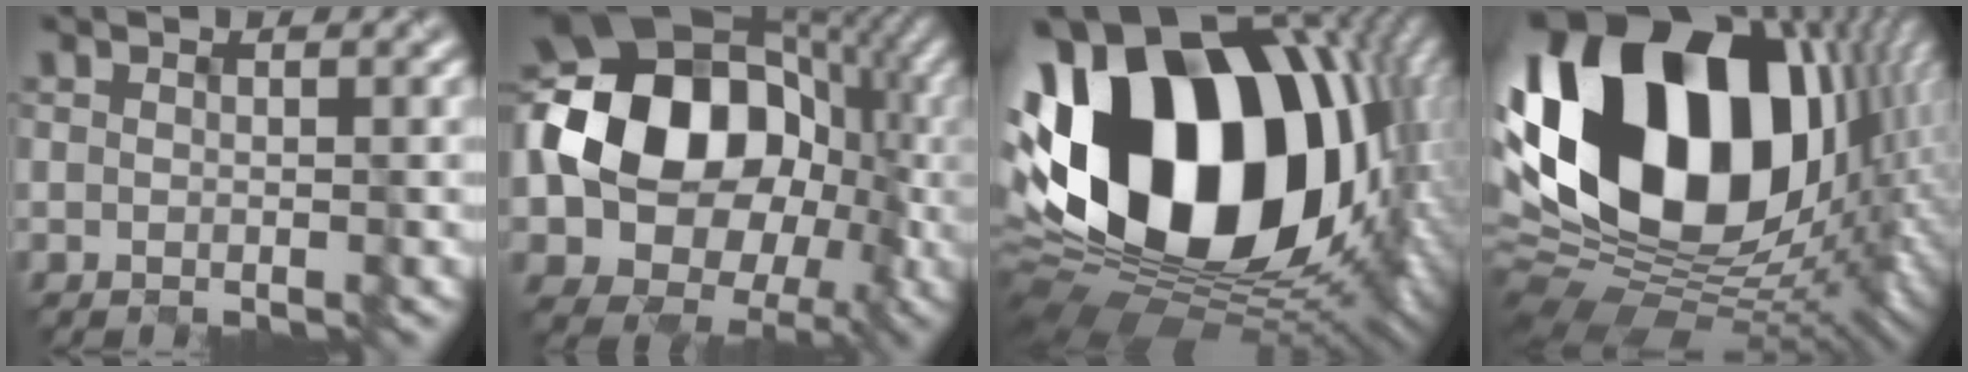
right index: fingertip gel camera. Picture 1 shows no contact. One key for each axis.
{"total": 16.6, "fx": 0.1, "fy": 13.0, "fz": 10.3, "tx": -0.156, "ty": 0.009, "tz": -0.006}
{"total": 21.1, "fx": 1.7, "fy": 14.0, "fz": 15.7, "tx": -0.319, "ty": -0.004, "tz": 0.032}
{"total": 21.6, "fx": 4.2, "fy": 13.6, "fz": 16.2, "tx": -0.336, "ty": 0.011, "tz": 0.073}